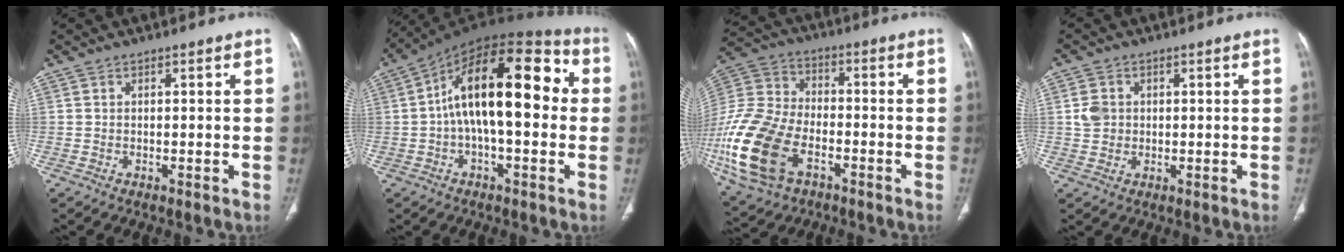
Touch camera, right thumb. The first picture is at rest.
{"total": 20.8, "force": [1.4, 9.2, 18.6], "torque": [-0.274, 0.047, 0.009]}
{"total": 22.3, "force": [-8.0, 13.8, 15.5], "torque": [-0.362, 0.016, -0.143]}
{"total": 3.7, "force": [0.6, 3.2, 1.8], "torque": [-0.023, 0.005, 0.013]}